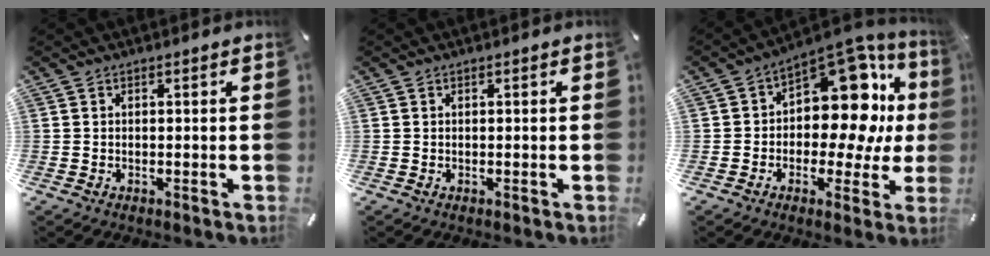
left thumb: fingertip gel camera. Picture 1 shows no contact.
{"total": 0.0}
{"total": 16.3, "force": [4.1, 10.6, 11.7], "torque": [-0.144, -0.044, 0.067]}